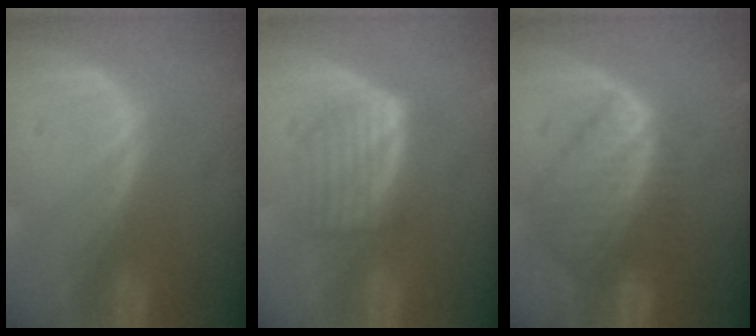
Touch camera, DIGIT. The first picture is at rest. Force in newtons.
{"total": 6.1, "press": 5.4, "slide": 2.7}
{"total": 8.6, "press": 7.5, "slide": 4.1}